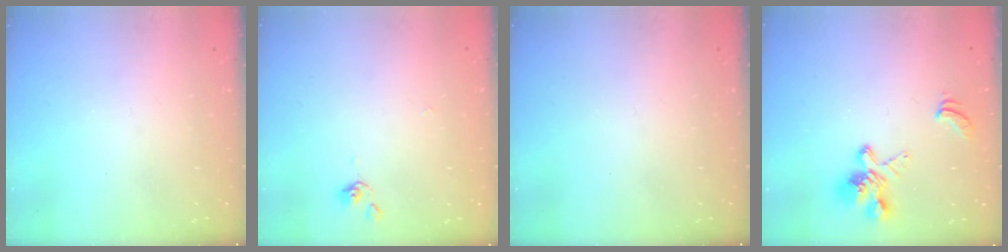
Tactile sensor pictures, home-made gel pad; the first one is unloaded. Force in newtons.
{"total": 0.0}
{"total": 0.0}
{"total": 4.8, "press": 4.5, "slide": 1.5}